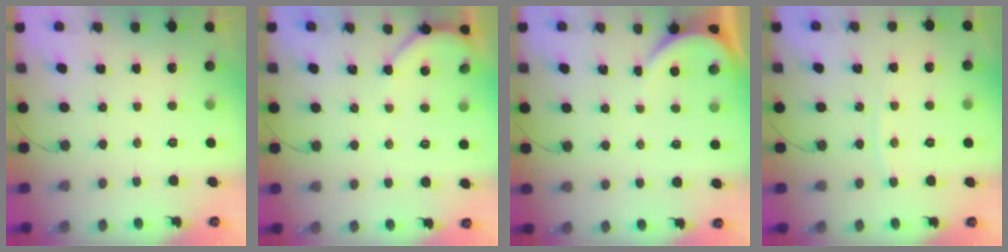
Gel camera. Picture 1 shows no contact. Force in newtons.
{"total": 4.6, "press": 4.6, "slide": 0.3}
{"total": 2.6, "press": 2.6, "slide": 0.2}
{"total": 3.4, "press": 3.3, "slide": 0.4}